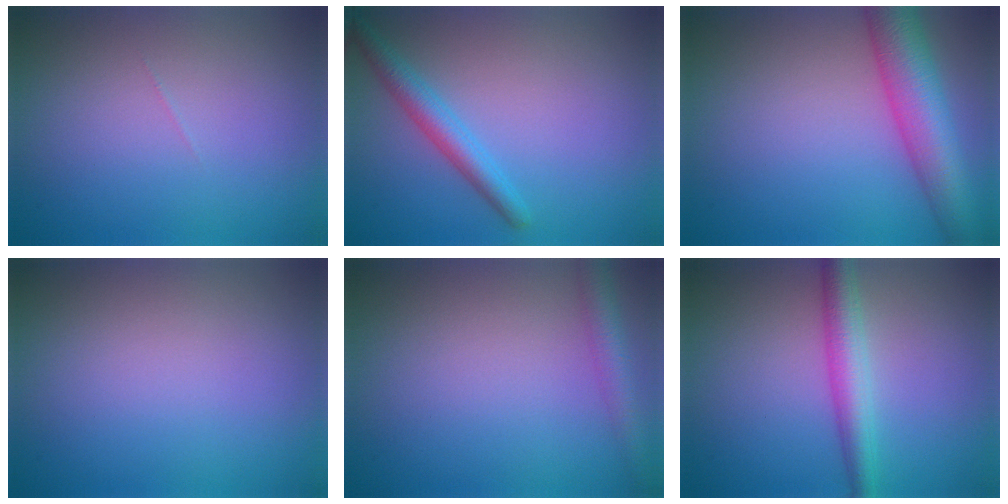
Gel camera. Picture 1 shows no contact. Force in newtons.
{"total": 2.8, "press": 2.8, "slide": 0.1}
{"total": 7.9, "press": 7.9, "slide": 0.3}
{"total": 0.0}
{"total": 2.9, "press": 2.9, "slide": 0.1}
{"total": 3.8, "press": 3.8, "slide": 0.1}